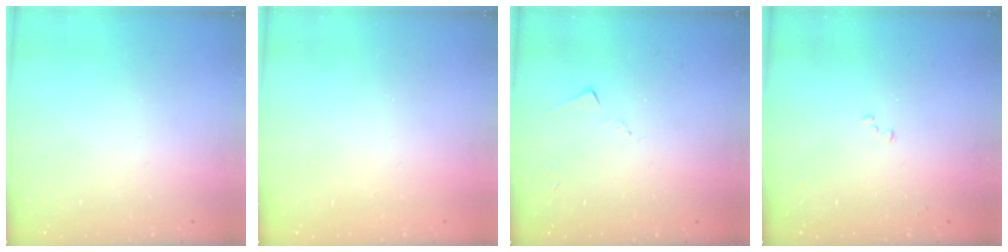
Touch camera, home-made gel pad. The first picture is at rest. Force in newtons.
{"total": 0.9, "press": 0.9, "slide": 0.2}
{"total": 3.8, "press": 3.7, "slide": 0.4}
{"total": 9.2, "press": 9.2, "slide": 0.8}